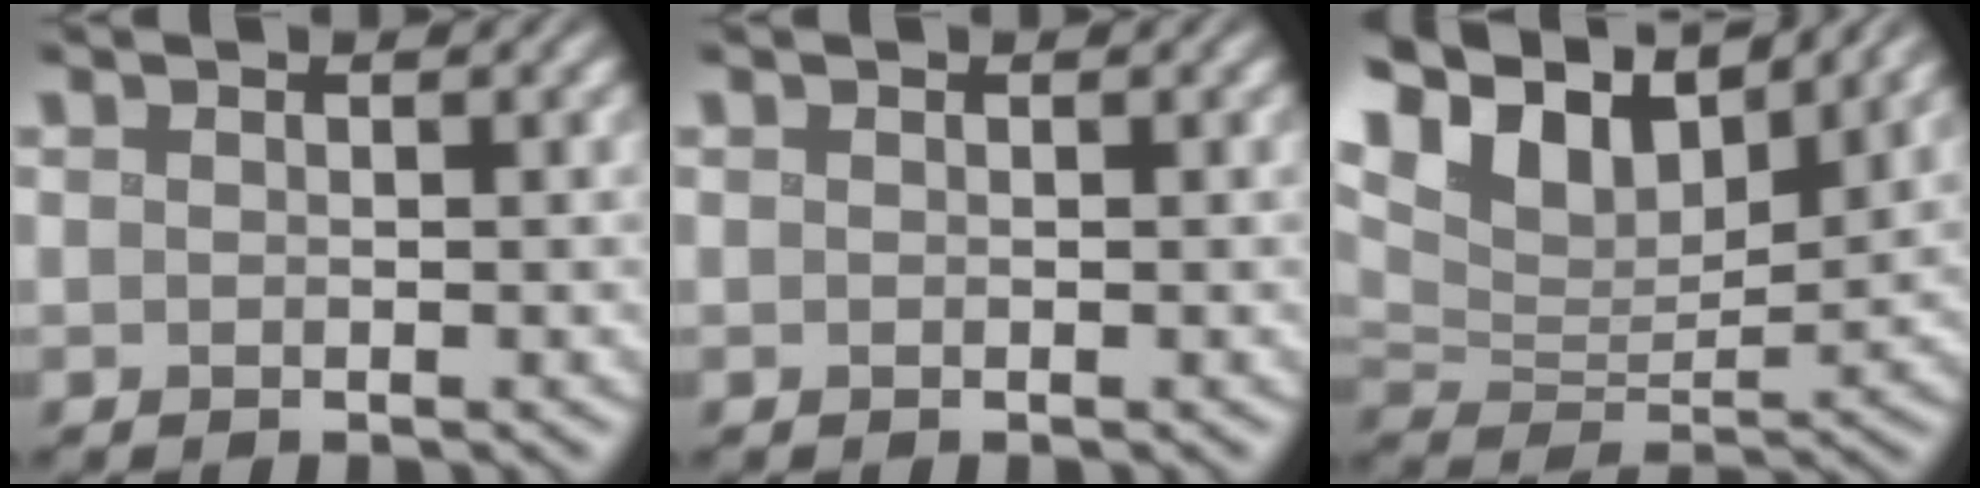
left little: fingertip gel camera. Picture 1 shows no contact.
{"total": 0.0}
{"total": 10.7, "force": [7.4, 4.5, 6.3], "torque": [-0.132, 0.022, 0.126]}